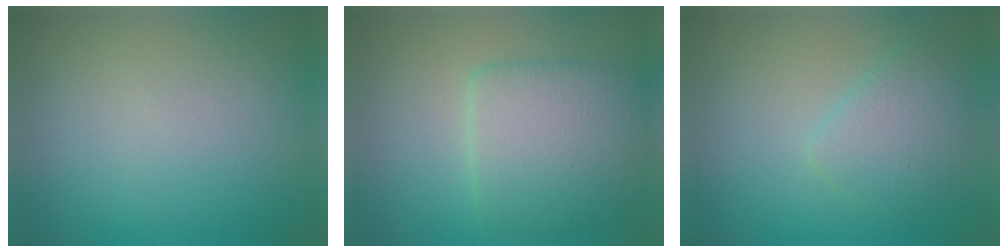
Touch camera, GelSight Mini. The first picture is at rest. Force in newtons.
{"total": 5.2, "press": 5.2, "slide": 0.5}
{"total": 2.9, "press": 2.9, "slide": 0.0}